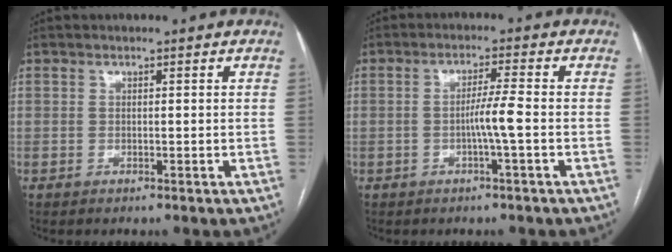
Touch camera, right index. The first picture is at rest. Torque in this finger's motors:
{"motor_torque": [0.05, 0.03, 0.11, 0.04]}